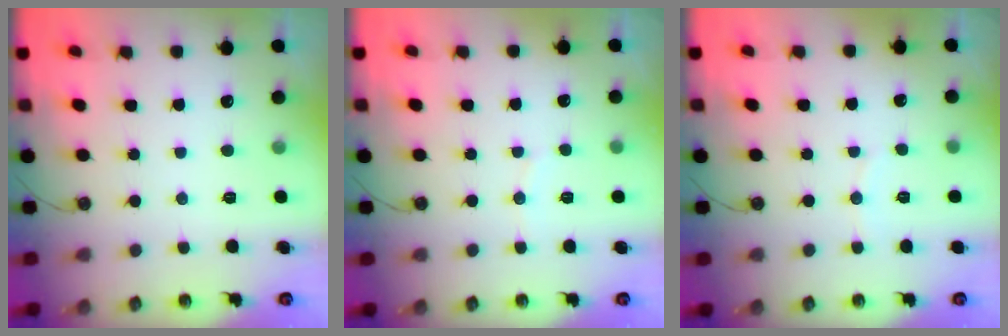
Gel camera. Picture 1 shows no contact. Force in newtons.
{"total": 3.5, "press": 3.5, "slide": 0.4}
{"total": 3.0, "press": 3.0, "slide": 0.2}